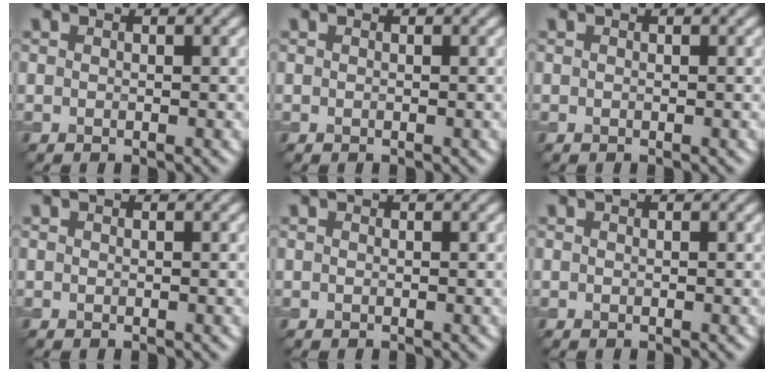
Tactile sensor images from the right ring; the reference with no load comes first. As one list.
[{"total": 0.0}, {"total": 0.0}, {"total": 0.0}, {"total": 0.0}, {"total": 0.0}]